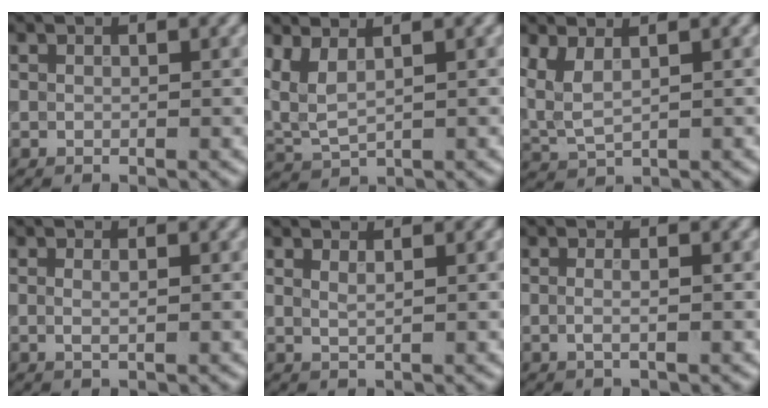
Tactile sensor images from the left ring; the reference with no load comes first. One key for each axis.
{"total": 3.6, "fx": 1.8, "fy": 1.5, "fz": 2.7, "tx": -0.072, "ty": 0.003, "tz": 0.045}
{"total": 3.2, "fx": 1.4, "fy": 1.4, "fz": 2.6, "tx": -0.067, "ty": 0.002, "tz": 0.035}
{"total": 1.1, "fx": 0.1, "fy": 0.3, "fz": 1.0, "tx": -0.017, "ty": -0.003, "tz": 0.002}
{"total": 1.0, "fx": 0.6, "fy": 0.4, "fz": 0.7, "tx": -0.007, "ty": -0.001, "tz": 0.010}
{"total": 1.5, "fx": -0.1, "fy": 0.4, "fz": 1.4, "tx": -0.018, "ty": -0.014, "tz": -0.005}